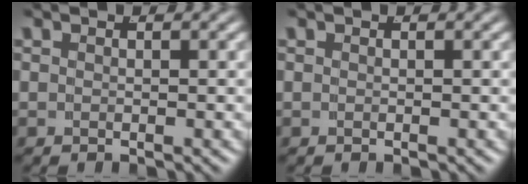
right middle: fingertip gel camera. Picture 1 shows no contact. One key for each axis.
{"total": 0.0}